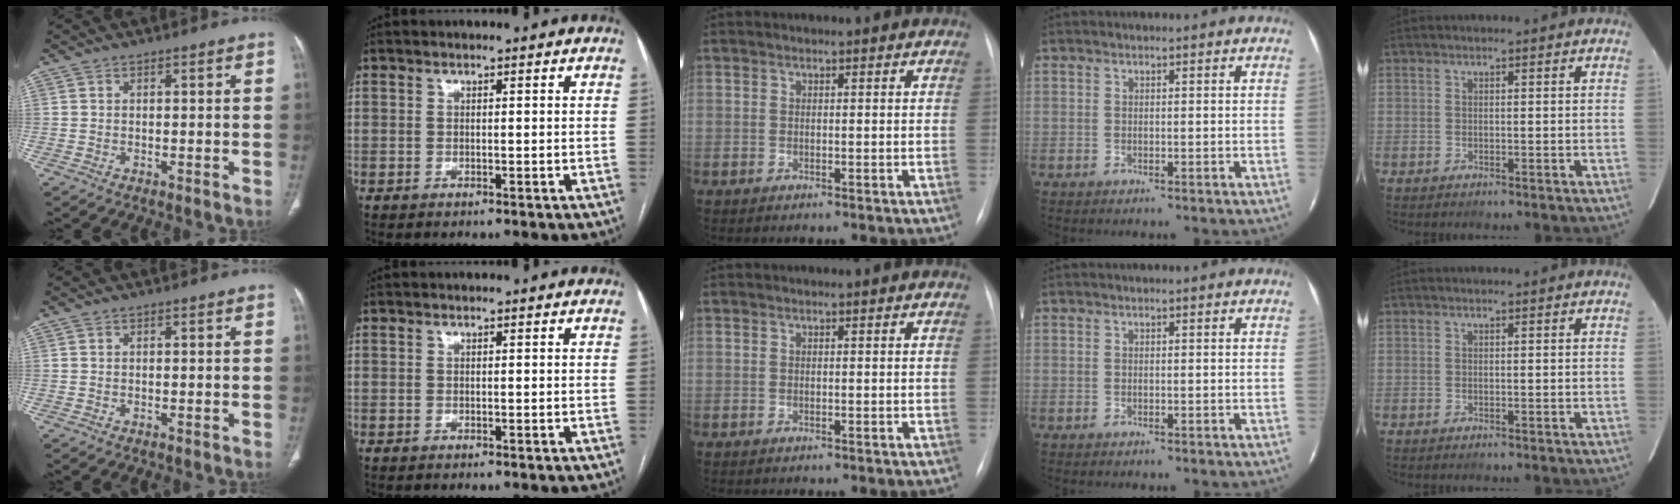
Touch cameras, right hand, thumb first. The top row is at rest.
{}